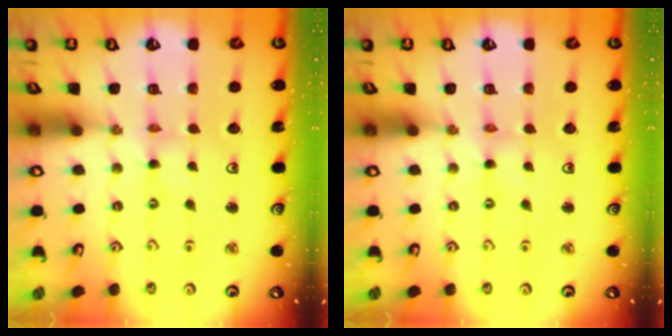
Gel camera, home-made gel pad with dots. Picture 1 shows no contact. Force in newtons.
{"total": 0.0}